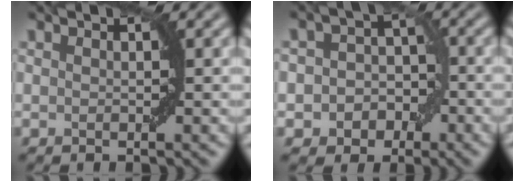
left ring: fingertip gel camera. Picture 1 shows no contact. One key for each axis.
{"total": 4.7, "fx": -1.6, "fy": 4.0, "fz": 1.9, "tx": 0.002, "ty": 0.012, "tz": -0.041}